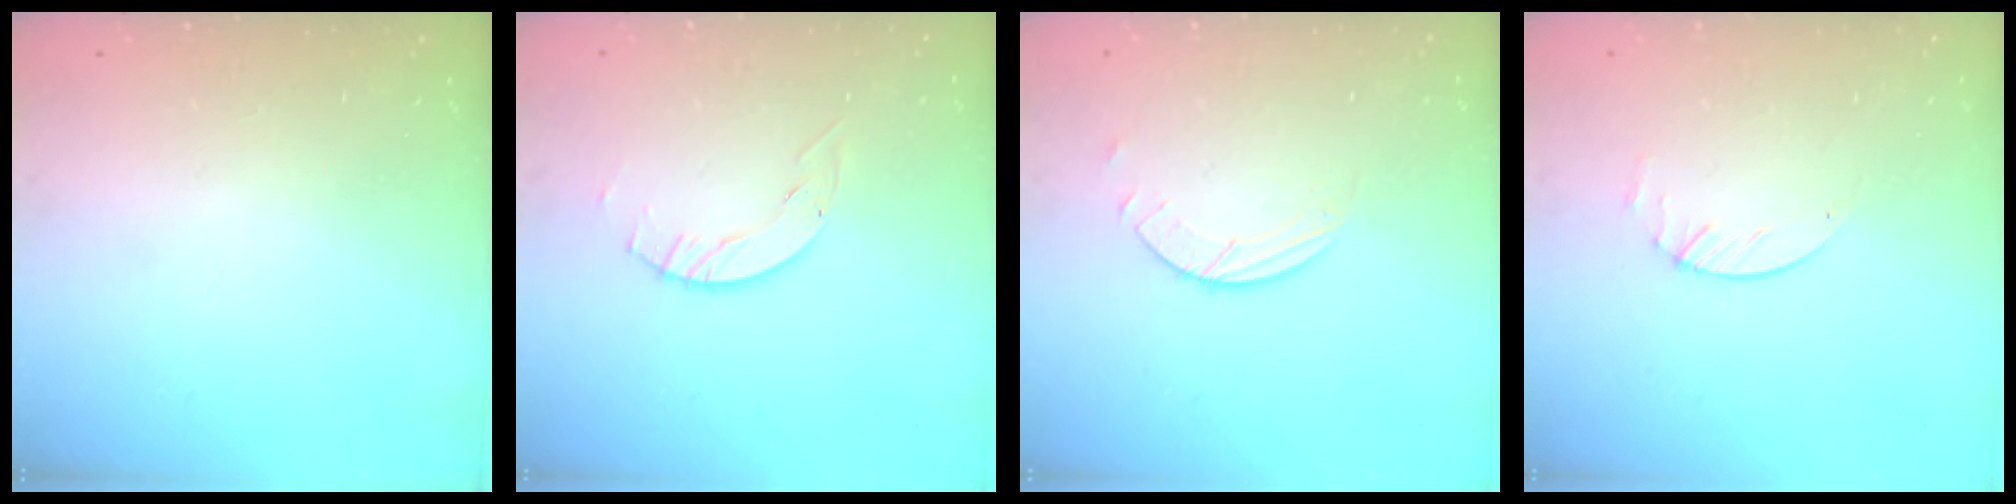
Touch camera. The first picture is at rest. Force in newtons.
{"total": 2.1, "press": 2.1, "slide": 0.3}
{"total": 2.0, "press": 2.0, "slide": 0.2}
{"total": 1.9, "press": 1.9, "slide": 0.3}